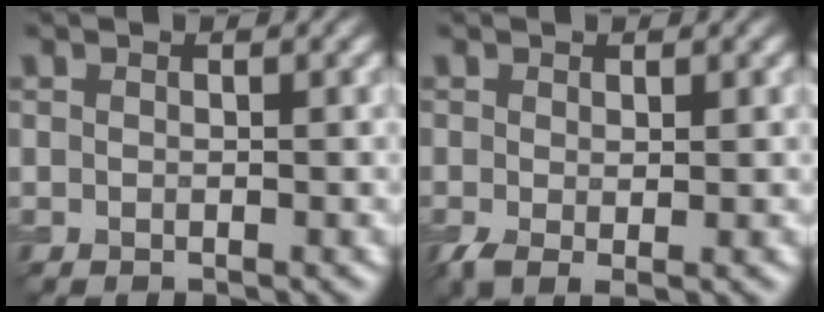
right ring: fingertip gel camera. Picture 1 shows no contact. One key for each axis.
{"total": 1.8, "fx": -0.3, "fy": 0.6, "fz": 1.6, "tx": -0.037, "ty": -0.009, "tz": -0.007}